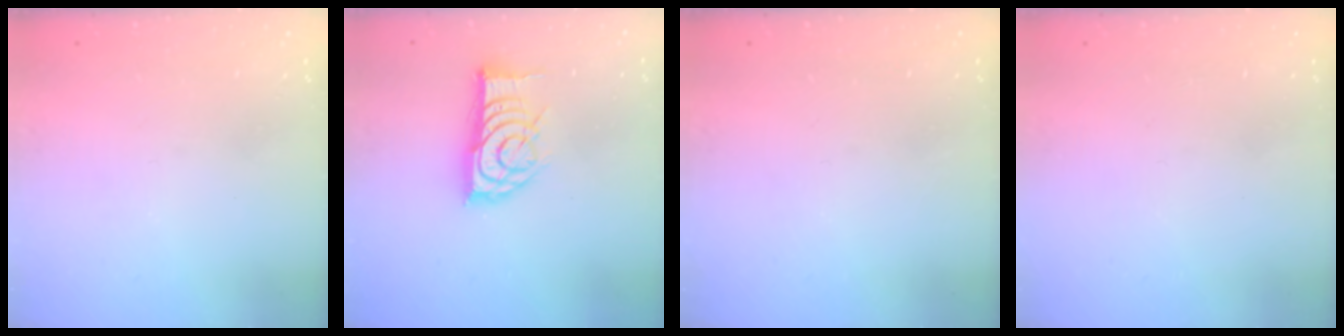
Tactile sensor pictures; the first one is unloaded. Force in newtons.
{"total": 13.9, "press": 13.9, "slide": 0.6}
{"total": 0.0}
{"total": 1.6, "press": 1.6, "slide": 0.1}